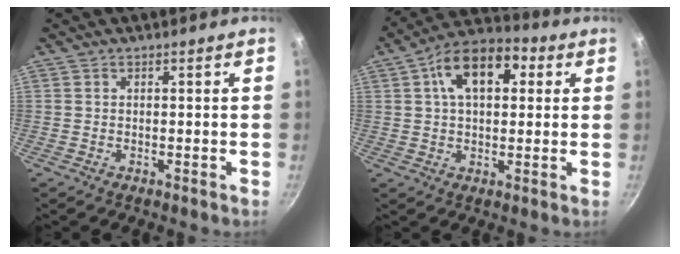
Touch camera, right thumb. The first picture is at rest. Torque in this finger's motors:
{"motor_torque": [0.38, 0.92, 0.00, 0.01, 0.09]}